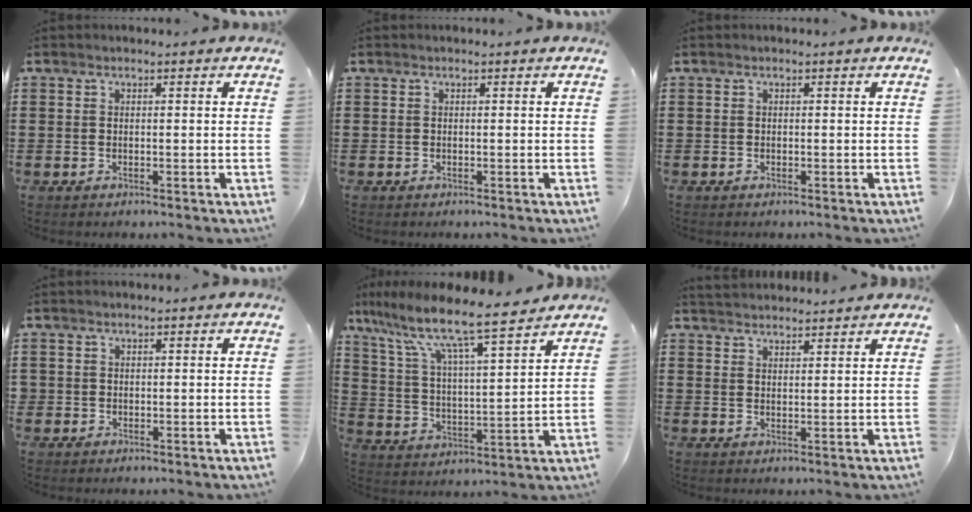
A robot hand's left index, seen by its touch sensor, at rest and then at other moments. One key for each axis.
{"total": 0.0}
{"total": 0.0}
{"total": 0.7, "fx": 0.2, "fy": 0.7, "fz": 0.0, "tx": -0.003, "ty": 0.005, "tz": 0.002}
{"total": 9.5, "fx": 8.0, "fy": 0.5, "fz": 5.0, "tx": -0.128, "ty": -0.052, "tz": 0.132}
{"total": 2.4, "fx": 2.4, "fy": 0.0, "fz": -0.1, "tx": -0.005, "ty": -0.003, "tz": 0.048}